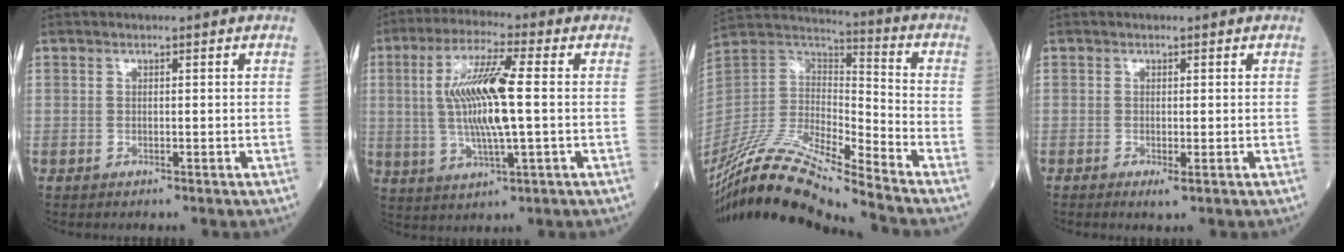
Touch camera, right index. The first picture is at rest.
{"total": 11.9, "force": [0.7, 1.4, 11.8], "torque": [-0.235, 0.005, 0.013]}
{"total": 19.0, "force": [-16.2, 0.0, 9.9], "torque": [-0.206, 0.005, -0.309]}
{"total": 1.2, "force": [-0.5, 0.2, 1.1], "torque": [-0.016, -0.003, -0.009]}